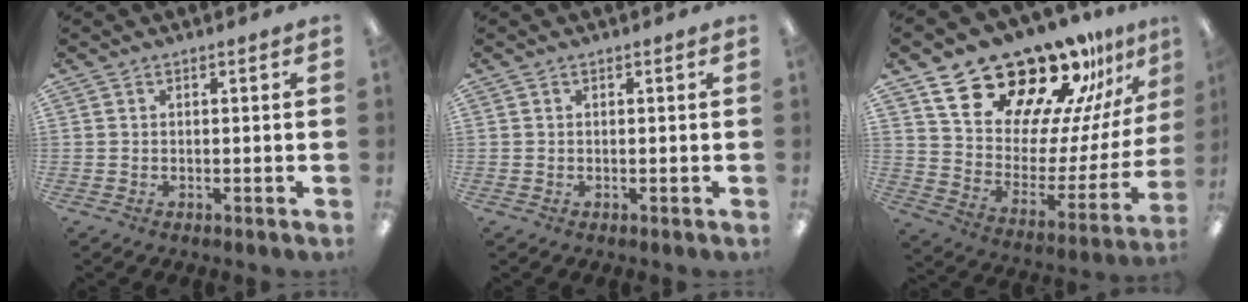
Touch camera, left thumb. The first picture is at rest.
{"total": 0.0}
{"total": 23.1, "force": [19.3, 8.5, 9.4], "torque": [-0.151, -0.143, 0.337]}